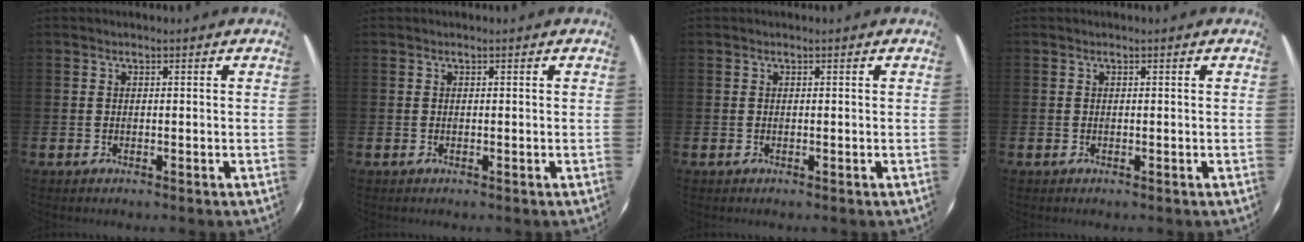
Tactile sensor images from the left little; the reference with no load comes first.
{"total": 0.0}
{"total": 0.0}
{"total": 0.0}